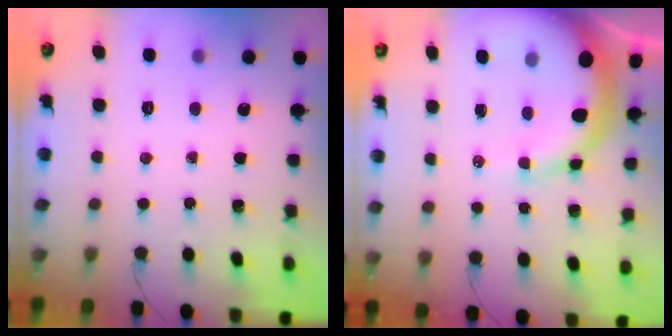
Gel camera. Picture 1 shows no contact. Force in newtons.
{"total": 13.4, "press": 13.2, "slide": 2.8}